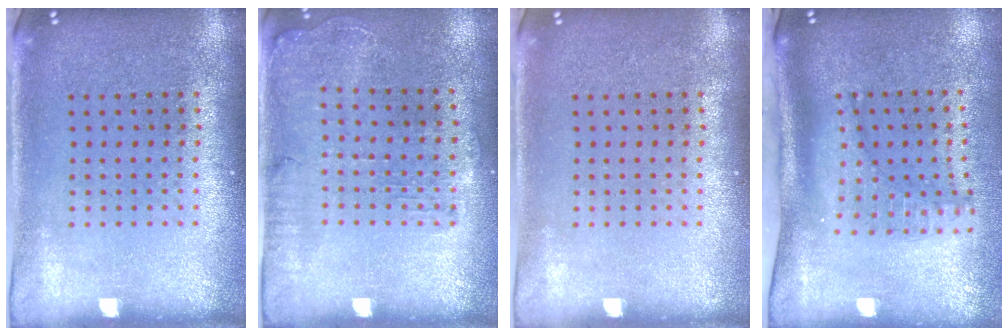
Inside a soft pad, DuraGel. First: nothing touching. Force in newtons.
{"total": 1.3, "press": 1.3, "slide": 0.3}
{"total": 0.0}
{"total": 1.6, "press": 1.3, "slide": 0.9}